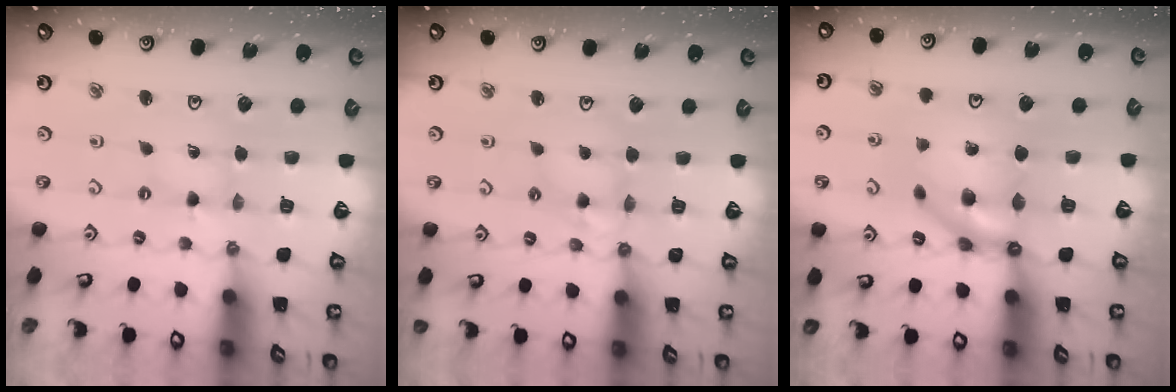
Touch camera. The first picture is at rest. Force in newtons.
{"total": 6.0, "press": 5.9, "slide": 0.6}
{"total": 10.3, "press": 10.3, "slide": 0.5}